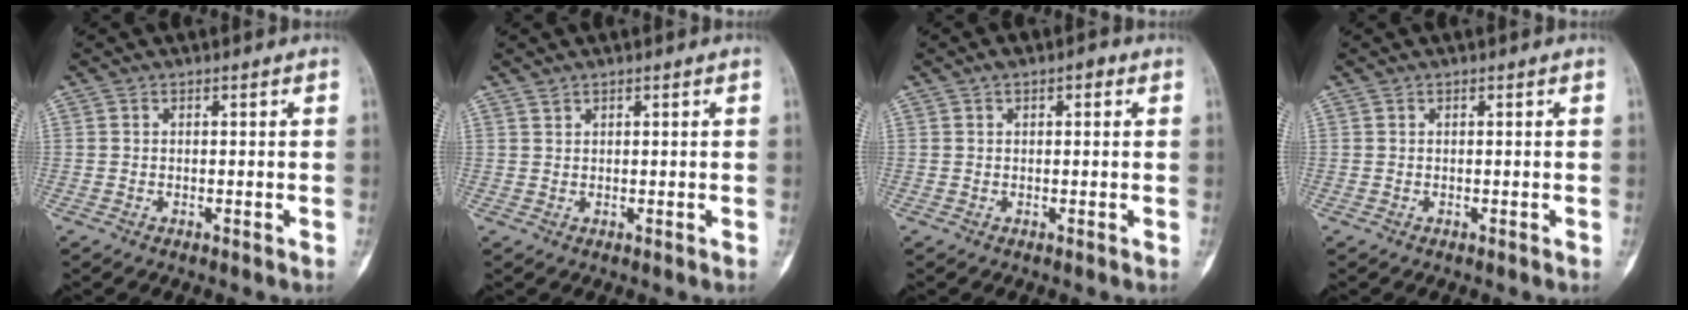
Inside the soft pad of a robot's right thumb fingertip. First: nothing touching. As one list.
[{"total": 0.8, "force": [0.7, 0.3, 0.1], "torque": [0.004, -0.004, 0.014]}, {"total": 3.0, "force": [1.3, 1.6, 2.2], "torque": [-0.027, 0.012, 0.015]}, {"total": 0.0}]